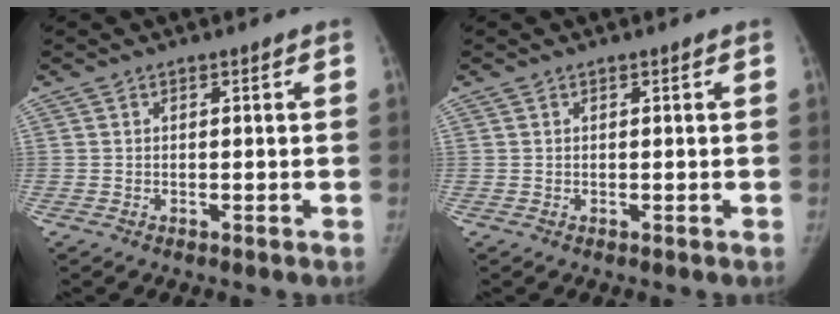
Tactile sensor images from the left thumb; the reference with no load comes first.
{"total": 0.0}